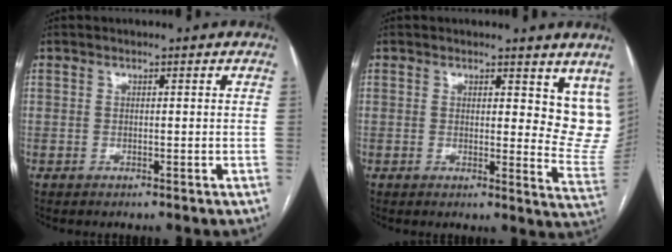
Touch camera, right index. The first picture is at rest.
{"total": 9.4, "force": [6.8, 3.7, 5.3], "torque": [-0.039, -0.039, 0.068]}